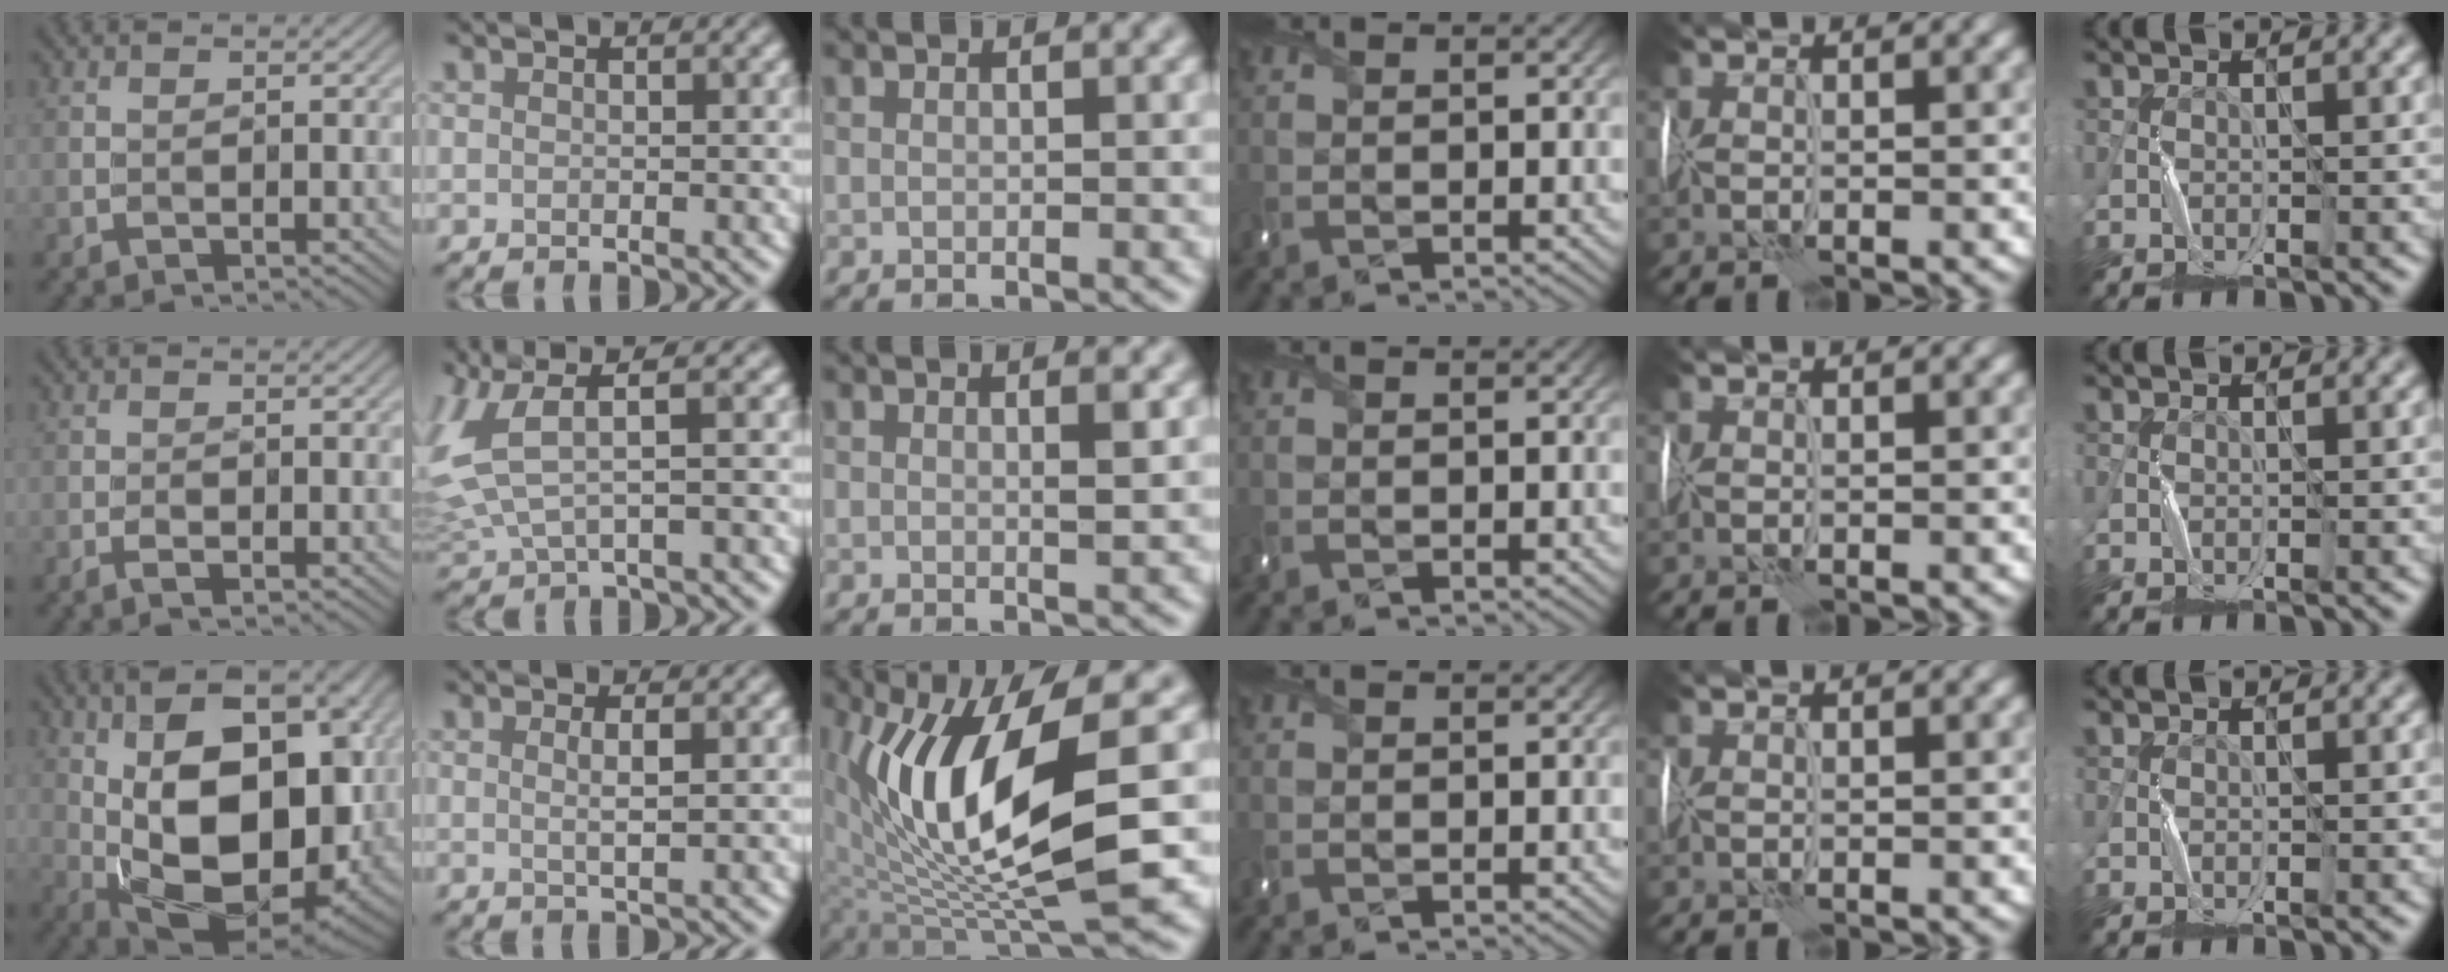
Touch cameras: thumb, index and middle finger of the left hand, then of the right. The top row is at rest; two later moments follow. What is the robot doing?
{"motion": "wrap", "object": "sponge"}